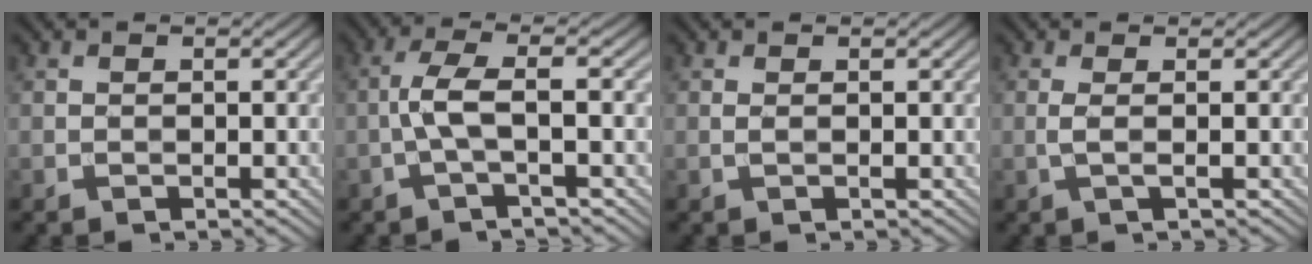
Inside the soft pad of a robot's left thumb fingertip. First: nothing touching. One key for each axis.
{"total": 4.0, "fx": -0.9, "fy": 0.5, "fz": 3.9, "tx": -0.081, "ty": 0.013, "tz": -0.028}
{"total": 0.6, "fx": 0.2, "fy": 0.1, "fz": 0.6, "tx": -0.017, "ty": 0.002, "tz": 0.003}
{"total": 1.7, "fx": 0.2, "fy": 0.3, "fz": 1.7, "tx": -0.035, "ty": 0.005, "tz": -0.003}